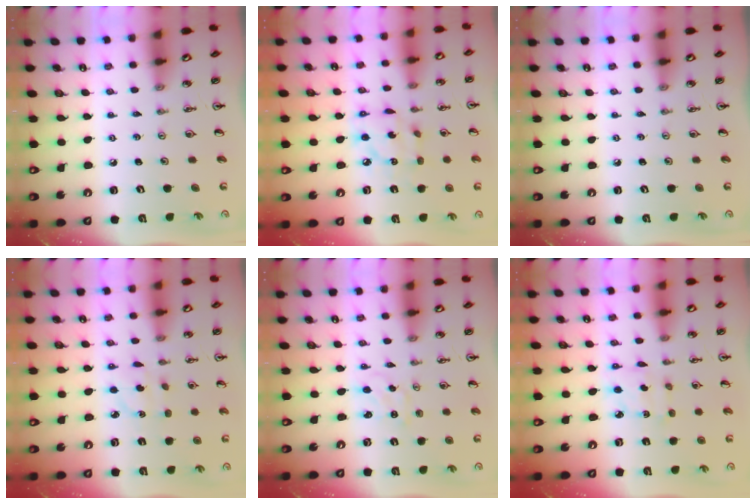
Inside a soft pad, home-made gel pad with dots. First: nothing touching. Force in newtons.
{"total": 9.5, "press": 9.5, "slide": 0.5}
{"total": 0.0}
{"total": 3.6, "press": 3.5, "slide": 0.7}
{"total": 0.8, "press": 0.7, "slide": 0.2}
{"total": 2.5, "press": 2.5, "slide": 0.1}